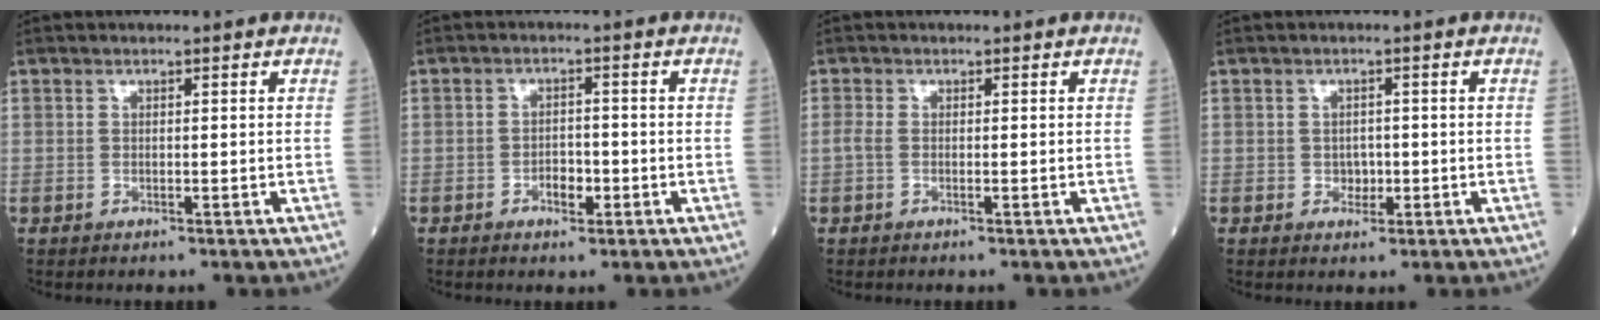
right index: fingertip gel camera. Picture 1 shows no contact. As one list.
[{"total": 2.8, "force": [-1.3, 1.5, 2.1], "torque": [-0.030, 0.007, -0.020]}, {"total": 0.9, "force": [-0.2, 0.4, 0.8], "torque": [-0.020, 0.001, -0.007]}, {"total": 1.8, "force": [-0.4, 1.4, 1.0], "torque": [-0.010, 0.005, -0.004]}]